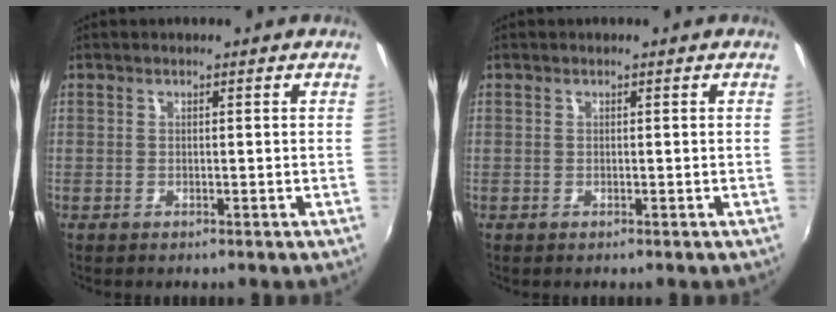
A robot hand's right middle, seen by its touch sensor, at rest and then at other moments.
{"total": 0.0}